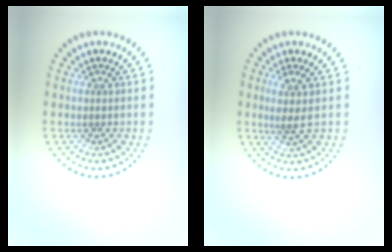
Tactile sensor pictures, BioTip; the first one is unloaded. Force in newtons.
{"total": 2.0, "press": 1.5, "slide": 1.2}